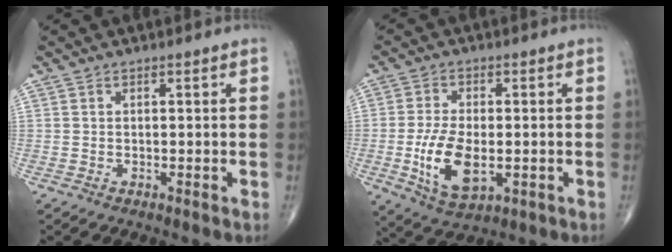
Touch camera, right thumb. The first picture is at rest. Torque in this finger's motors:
{"motor_torque": [0.64, 0.40, 0.52, 0.22, 0.30]}